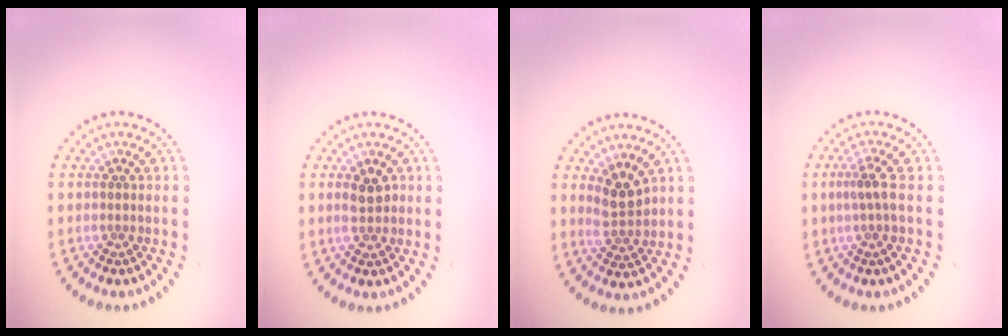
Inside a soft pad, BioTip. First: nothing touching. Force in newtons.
{"total": 2.0, "press": 2.0, "slide": 0.1}
{"total": 2.6, "press": 2.4, "slide": 1.0}
{"total": 2.0, "press": 1.5, "slide": 1.3}